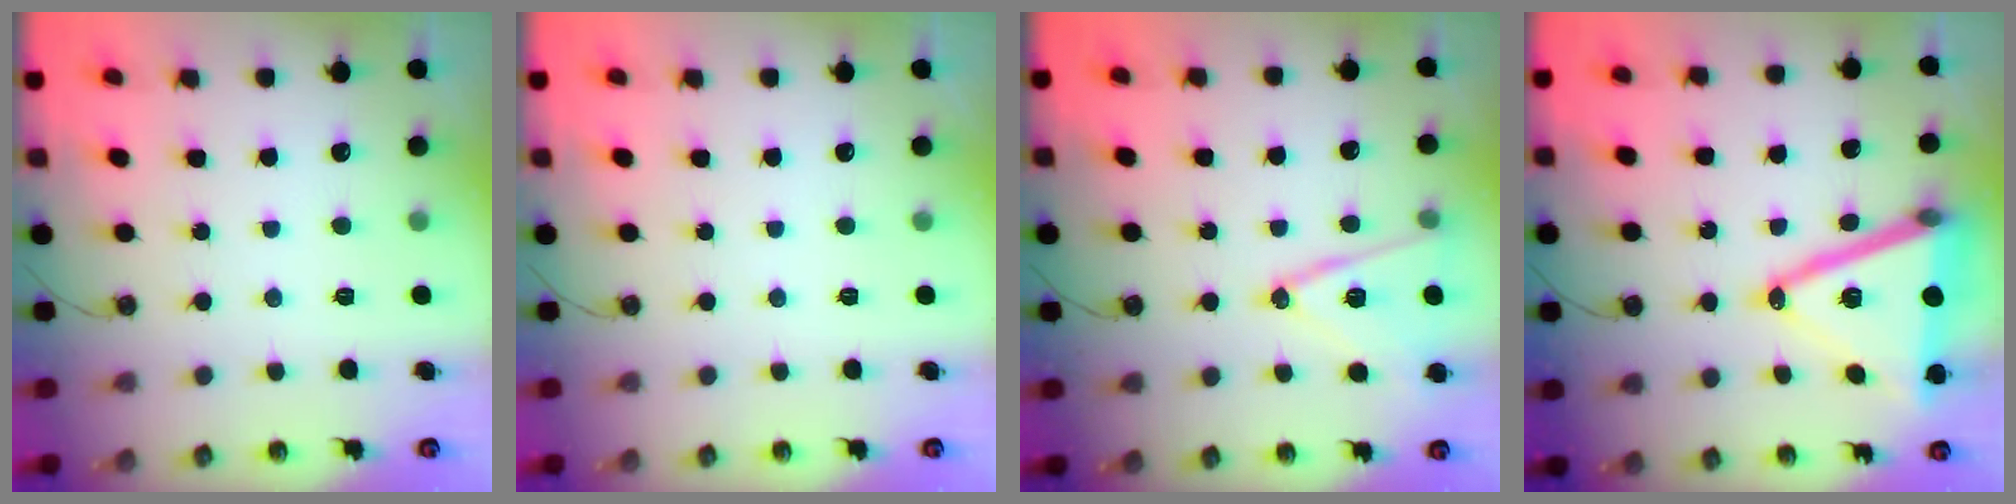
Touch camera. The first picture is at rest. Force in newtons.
{"total": 0.0}
{"total": 13.3, "press": 12.9, "slide": 3.5}
{"total": 20.5, "press": 20.1, "slide": 3.9}